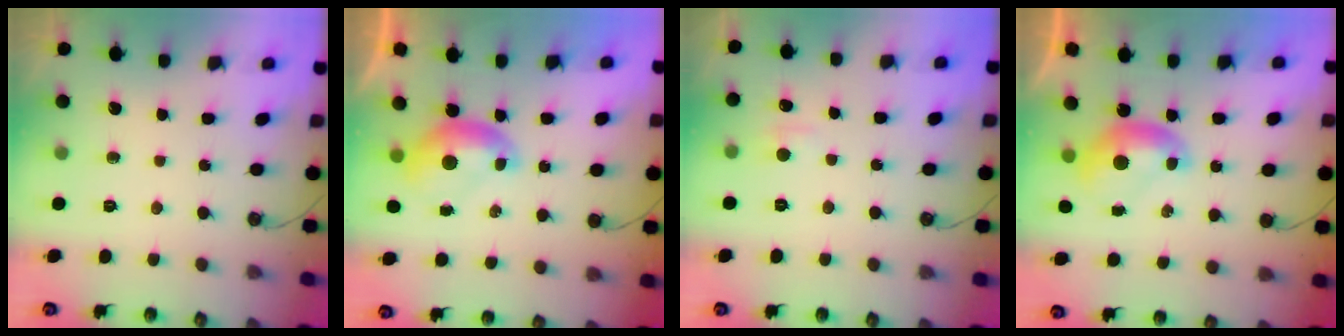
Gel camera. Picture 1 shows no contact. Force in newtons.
{"total": 0.0}
{"total": 2.3, "press": 2.3, "slide": 0.4}
{"total": 0.0}